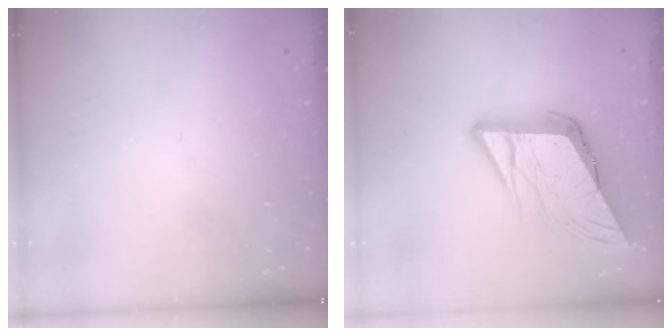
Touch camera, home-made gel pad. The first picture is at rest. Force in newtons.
{"total": 12.9, "press": 12.7, "slide": 2.0}